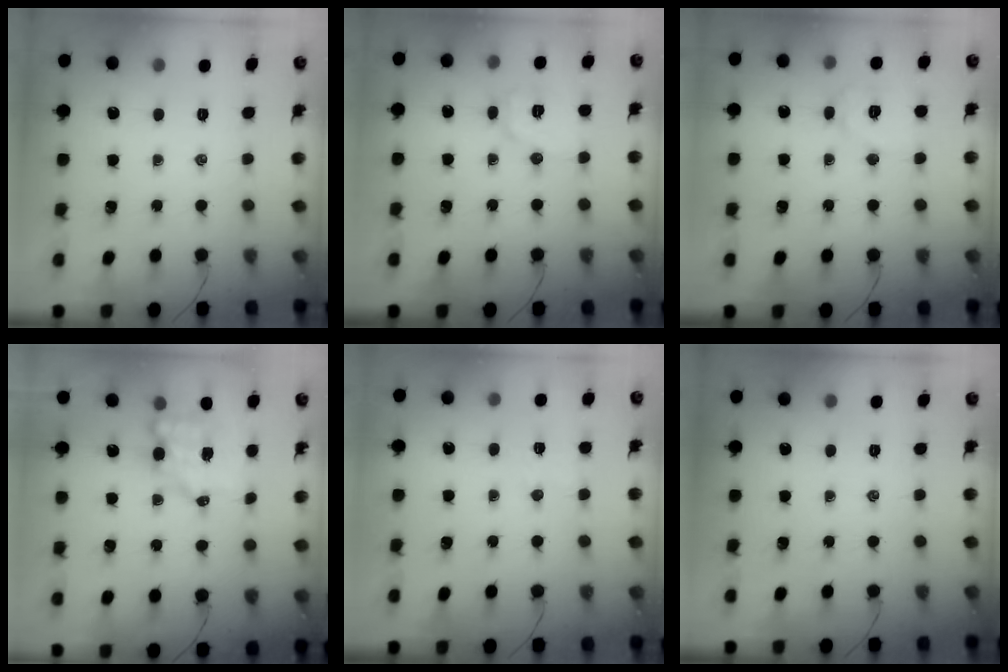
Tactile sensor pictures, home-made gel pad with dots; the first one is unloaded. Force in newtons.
{"total": 7.9, "press": 7.9, "slide": 0.5}
{"total": 8.4, "press": 8.4, "slide": 0.6}
{"total": 7.1, "press": 7.1, "slide": 1.0}
{"total": 3.7, "press": 3.5, "slide": 1.2}
{"total": 0.0}